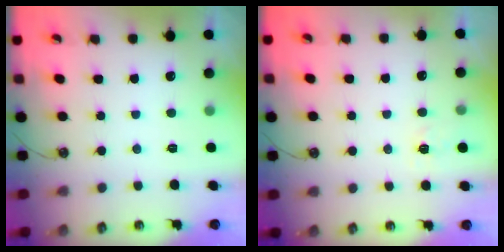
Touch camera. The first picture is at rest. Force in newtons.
{"total": 3.3, "press": 3.2, "slide": 0.6}